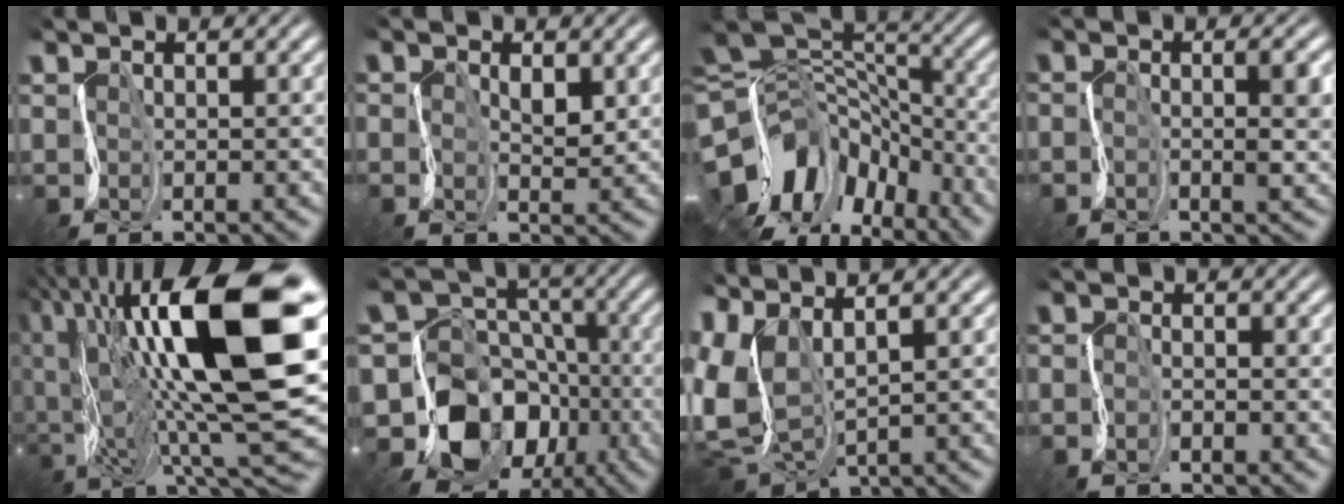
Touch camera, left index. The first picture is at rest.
{"total": 1.5, "force": [-0.2, 1.0, 1.1], "torque": [-0.029, -0.002, -0.006]}
{"total": 11.6, "force": [-5.6, 7.9, 6.3], "torque": [-0.141, 0.018, -0.113]}
{"total": 2.6, "force": [-1.0, 0.5, 2.3], "torque": [-0.052, -0.001, -0.026]}
{"total": 16.7, "force": [3.5, 6.0, 15.2], "torque": [-0.262, 0.023, 0.045]}
{"total": 11.8, "force": [-5.6, 9.5, 4.1], "torque": [-0.077, 0.004, -0.114]}
{"total": 6.8, "force": [0.5, 3.4, 5.8], "torque": [-0.171, 0.004, 0.017]}
{"total": 1.5, "force": [-1.4, 0.3, -0.1], "torque": [-0.008, 0.000, -0.031]}